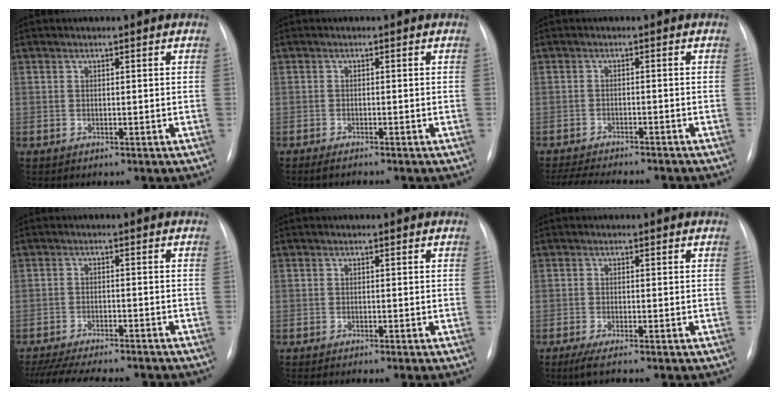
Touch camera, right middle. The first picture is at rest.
{"total": 1.8, "force": [-1.6, -0.2, 0.7], "torque": [-0.010, -0.002, -0.022]}
{"total": 11.7, "force": [-10.5, 2.0, 4.8], "torque": [-0.077, -0.009, -0.145]}
{"total": 16.2, "force": [-14.4, 2.9, 6.9], "torque": [-0.145, -0.021, -0.201]}
{"total": 3.7, "force": [-3.1, -0.5, 2.0], "torque": [-0.012, 0.000, -0.040]}
{"total": 3.1, "force": [-2.4, -0.3, 1.9], "torque": [-0.040, -0.008, -0.045]}